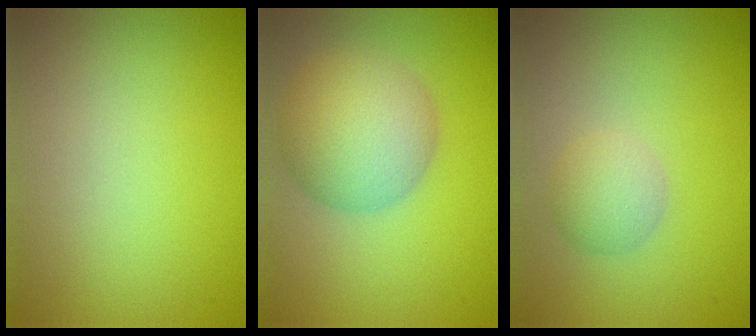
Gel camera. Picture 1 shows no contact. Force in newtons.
{"total": 6.8, "press": 6.8, "slide": 0.2}
{"total": 2.3, "press": 2.3, "slide": 0.0}